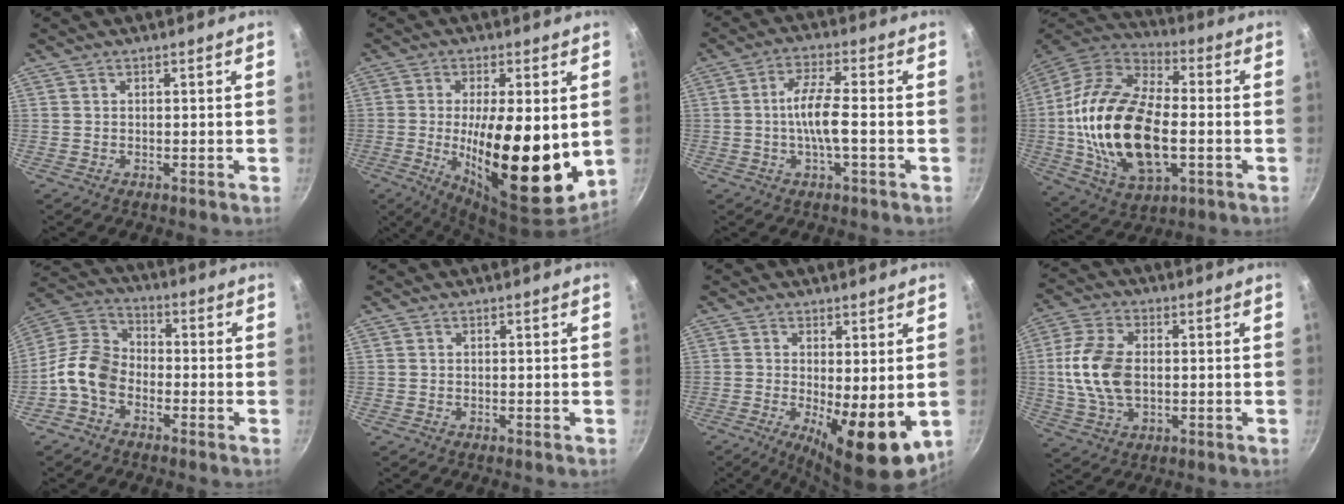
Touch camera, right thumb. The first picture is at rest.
{"total": 20.1, "force": [-1.1, 6.9, 18.8], "torque": [-0.280, -0.024, -0.014]}
{"total": 7.3, "force": [-1.2, 1.5, 7.1], "torque": [-0.138, 0.019, -0.029]}
{"total": 25.7, "force": [-2.5, 14.2, 21.2], "torque": [-0.404, 0.023, -0.043]}
{"total": 9.9, "force": [-4.0, 6.8, 6.1], "torque": [-0.104, 0.046, -0.102]}
{"total": 0.0}
{"total": 11.2, "force": [-1.5, 3.8, 10.4], "torque": [-0.136, -0.013, -0.009]}
{"total": 12.5, "force": [0.1, 7.7, 9.8], "torque": [-0.189, 0.010, -0.003]}